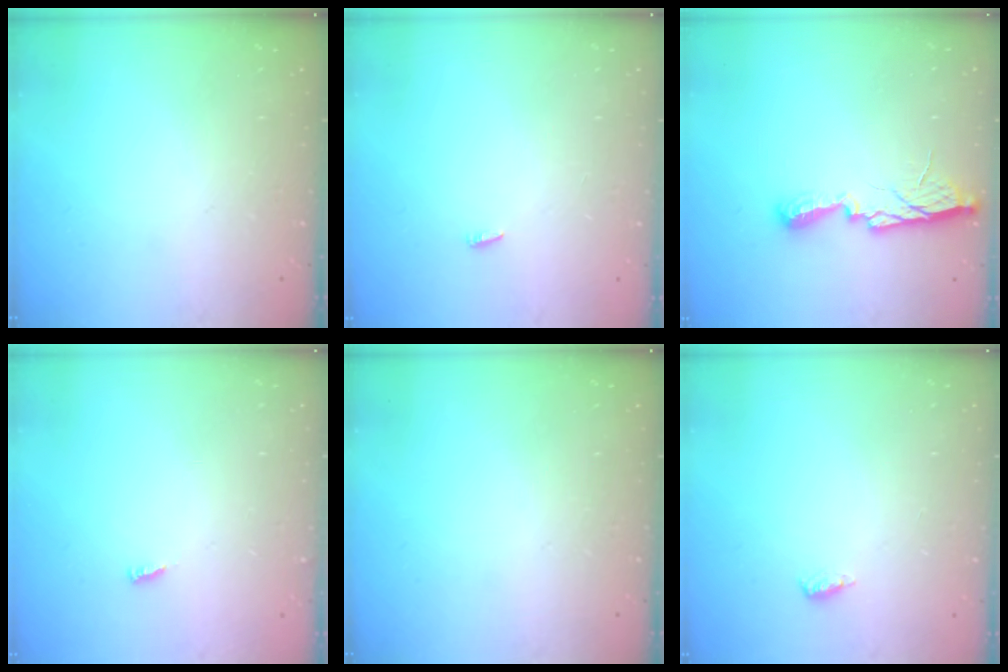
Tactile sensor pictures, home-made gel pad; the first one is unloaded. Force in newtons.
{"total": 1.8, "press": 1.7, "slide": 0.6}
{"total": 9.7, "press": 9.7, "slide": 0.9}
{"total": 3.0, "press": 3.0, "slide": 0.0}
{"total": 0.0}
{"total": 3.8, "press": 3.6, "slide": 1.2}